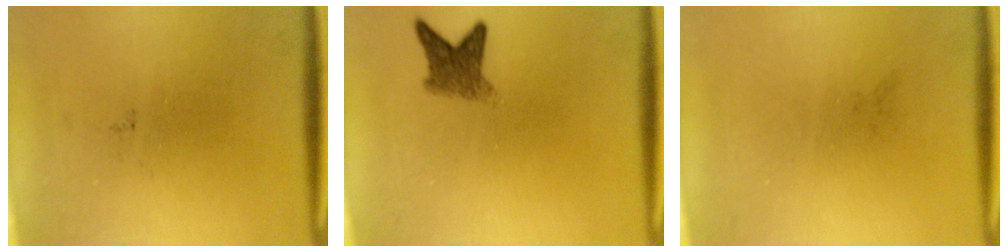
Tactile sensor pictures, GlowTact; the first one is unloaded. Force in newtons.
{"total": 3.5}
{"total": 0.0}